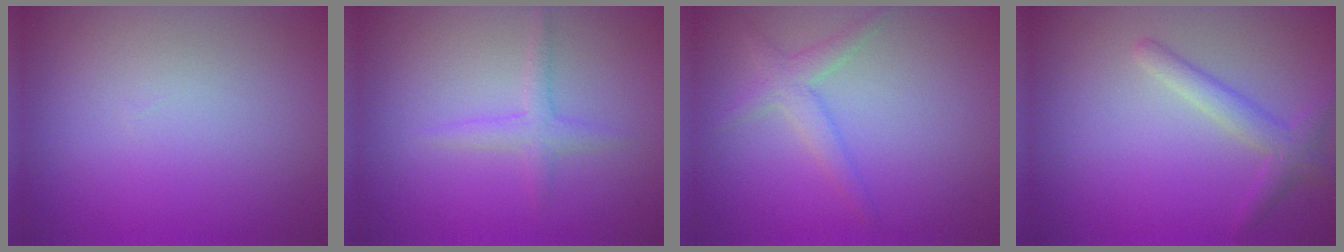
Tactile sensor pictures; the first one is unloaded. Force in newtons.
{"total": 1.7, "press": 1.7, "slide": 0.1}
{"total": 2.2, "press": 2.2, "slide": 0.1}
{"total": 2.4, "press": 2.4, "slide": 0.2}